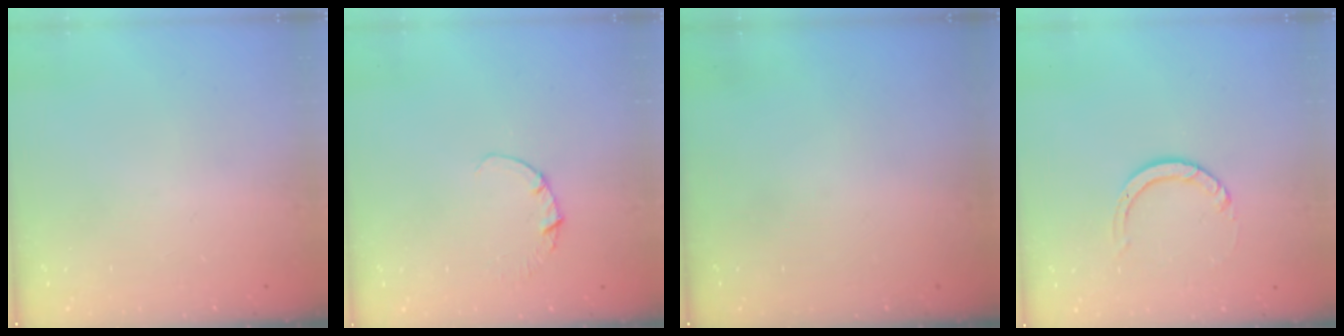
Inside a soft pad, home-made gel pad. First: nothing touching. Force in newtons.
{"total": 1.1, "press": 1.1, "slide": 0.1}
{"total": 0.0}
{"total": 3.2, "press": 3.2, "slide": 0.3}